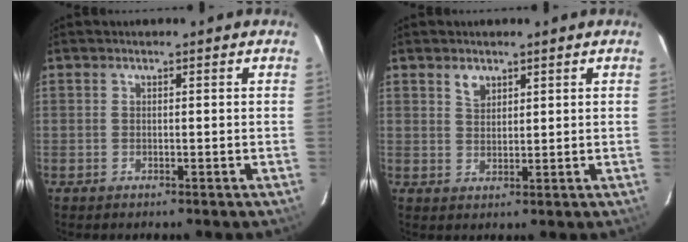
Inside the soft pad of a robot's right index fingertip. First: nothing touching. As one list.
[{"total": 2.7, "force": [1.7, 1.6, 1.2], "torque": [-0.017, 0.005, 0.033]}]